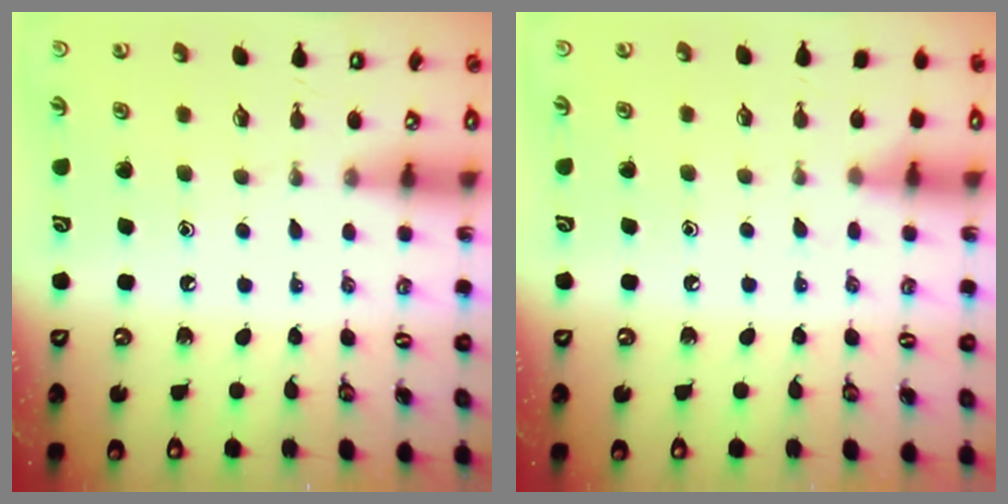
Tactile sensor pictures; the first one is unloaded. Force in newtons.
{"total": 5.0, "press": 5.0, "slide": 0.7}